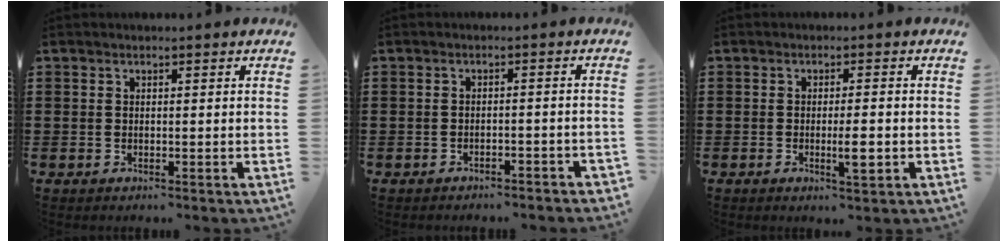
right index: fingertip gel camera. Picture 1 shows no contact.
{"total": 1.7, "force": [-1.6, 0.3, 0.4], "torque": [-0.012, 0.000, -0.034]}
{"total": 3.8, "force": [-0.9, 0.8, 3.6], "torque": [-0.059, 0.000, -0.015]}